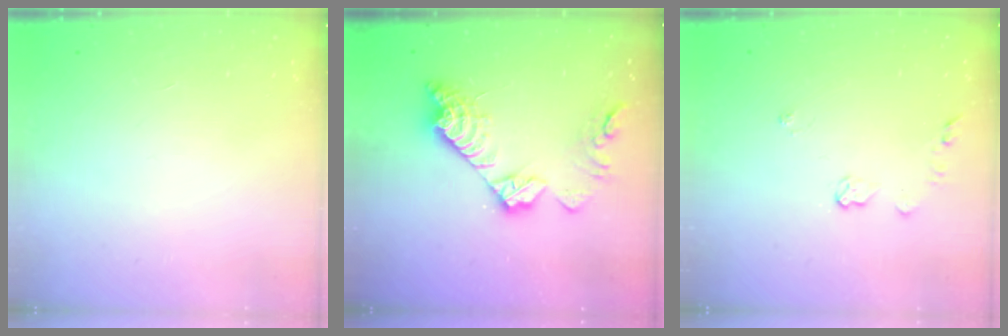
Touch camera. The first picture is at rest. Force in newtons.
{"total": 15.6, "press": 15.6, "slide": 0.9}
{"total": 3.9, "press": 3.9, "slide": 0.4}